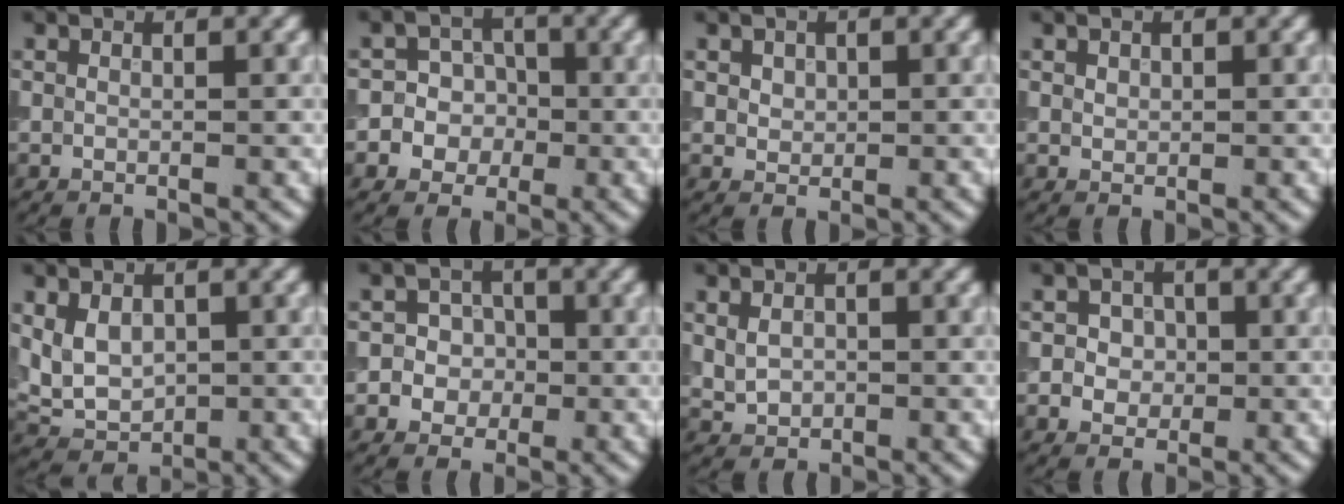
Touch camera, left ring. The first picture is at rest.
{"total": 5.1, "force": [-1.3, 4.9, 0.9], "torque": [0.007, 0.018, -0.051]}
{"total": 1.2, "force": [0.4, 1.0, 0.5], "torque": [-0.011, -0.001, 0.009]}
{"total": 0.6, "force": [0.2, 0.5, 0.3], "torque": [-0.006, -0.002, 0.005]}
{"total": 3.7, "force": [0.2, 2.8, 2.5], "torque": [-0.047, -0.004, 0.006]}
{"total": 3.3, "force": [-0.5, 3.1, 0.9], "torque": [0.007, 0.013, -0.025]}
{"total": 2.0, "force": [-0.1, 1.6, 1.3], "torque": [-0.026, -0.001, -0.001]}
{"total": 2.7, "force": [0.0, 2.4, 1.3], "torque": [-0.010, 0.004, -0.012]}